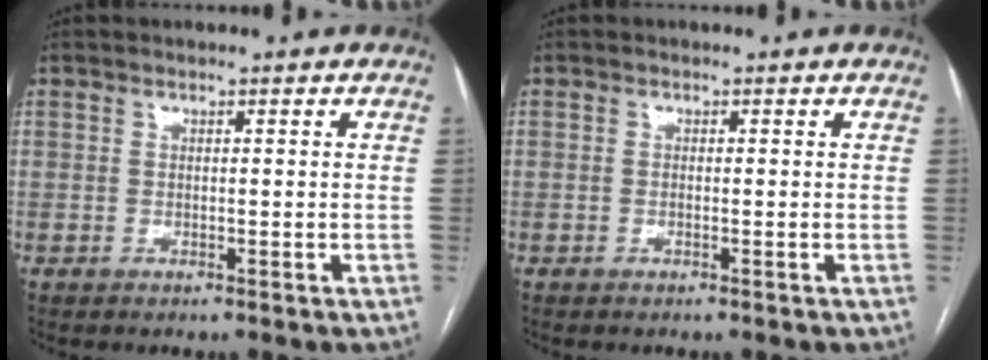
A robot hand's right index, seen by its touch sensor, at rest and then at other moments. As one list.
[{"total": 0.0}]